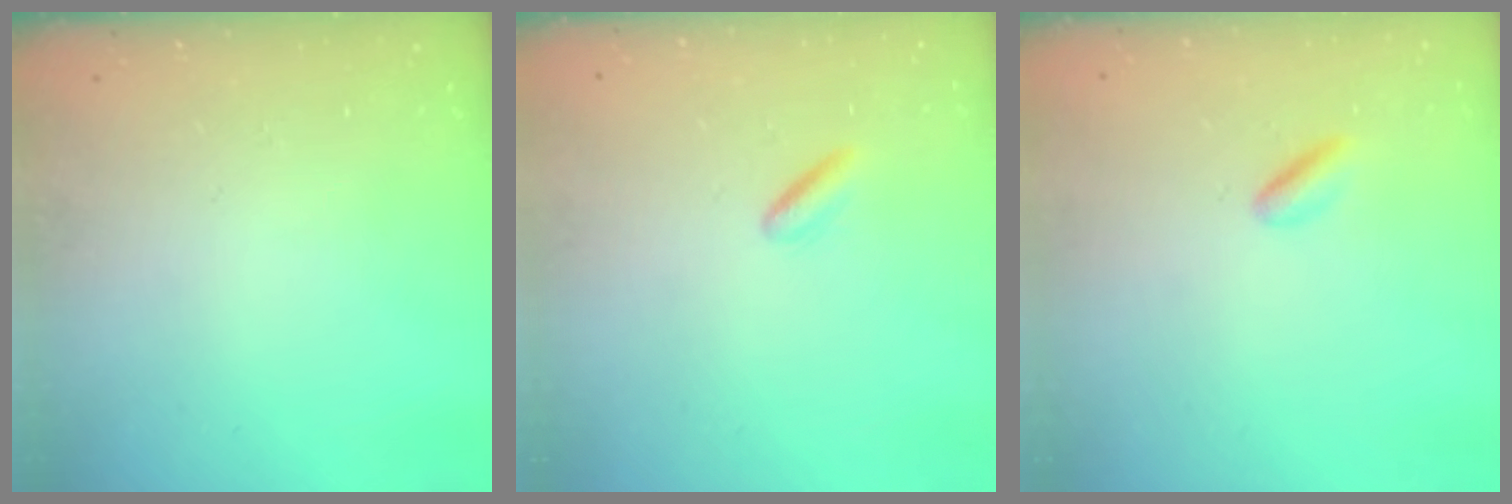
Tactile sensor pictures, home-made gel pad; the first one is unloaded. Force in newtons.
{"total": 1.3, "press": 1.2, "slide": 0.5}
{"total": 2.0, "press": 2.0, "slide": 0.3}